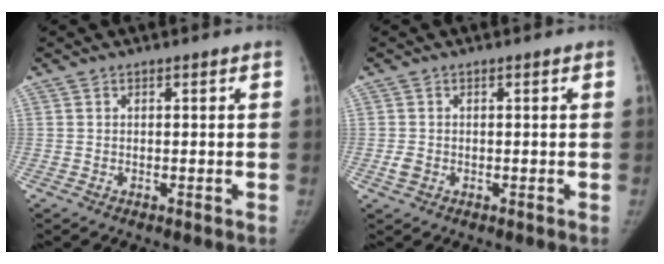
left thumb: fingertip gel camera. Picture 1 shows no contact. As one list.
[{"total": 1.5, "force": [-0.4, 1.2, 0.8], "torque": [-0.017, 0.001, -0.007]}]